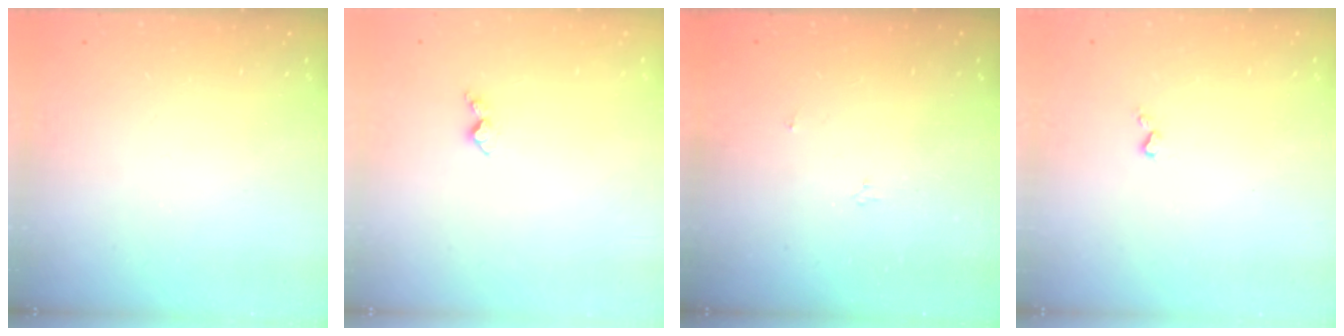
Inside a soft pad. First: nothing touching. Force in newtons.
{"total": 5.5, "press": 5.4, "slide": 0.6}
{"total": 2.7, "press": 2.7, "slide": 0.5}
{"total": 3.0, "press": 3.0, "slide": 0.5}